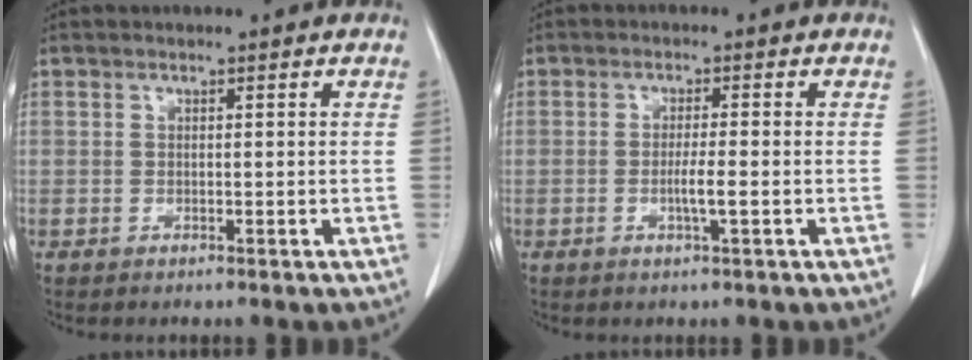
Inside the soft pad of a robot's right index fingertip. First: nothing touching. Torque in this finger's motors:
{"motor_torque": [0.33, -0.17, 0.30, 0.06]}